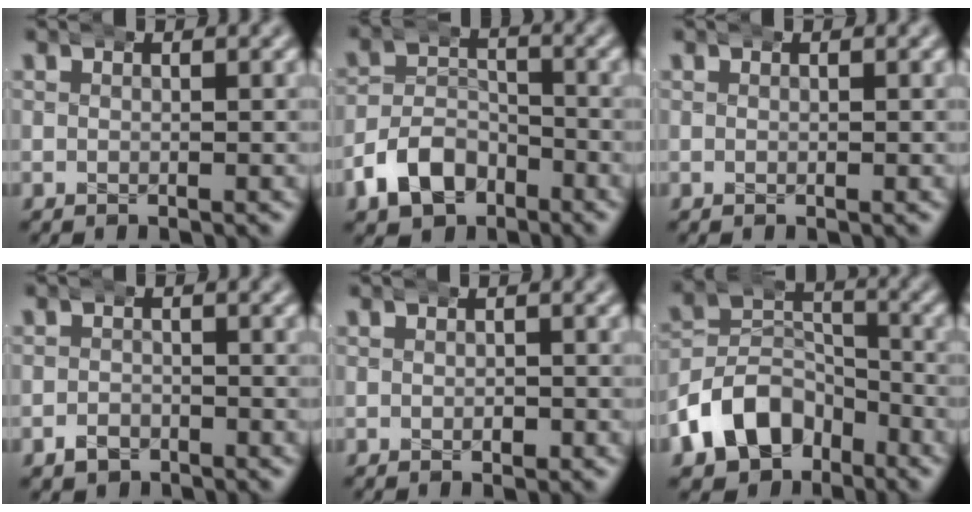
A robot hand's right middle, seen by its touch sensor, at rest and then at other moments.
{"total": 5.1, "force": [-3.3, 3.6, 1.6], "torque": [-0.026, -0.004, -0.060]}
{"total": 0.0}
{"total": 1.7, "force": [-1.4, 1.0, -0.1], "torque": [0.001, -0.004, -0.023]}
{"total": 0.6, "force": [0.0, 0.5, 0.4], "torque": [-0.005, -0.001, 0.000]}
{"total": 6.8, "force": [-3.5, 5.2, 2.5], "torque": [-0.041, -0.010, -0.062]}